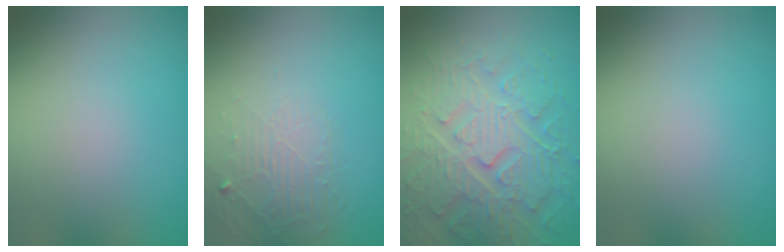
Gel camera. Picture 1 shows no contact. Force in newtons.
{"total": 1.8, "press": 0.8, "slide": 1.6}
{"total": 7.8, "press": 6.3, "slide": 4.6}
{"total": 0.0}